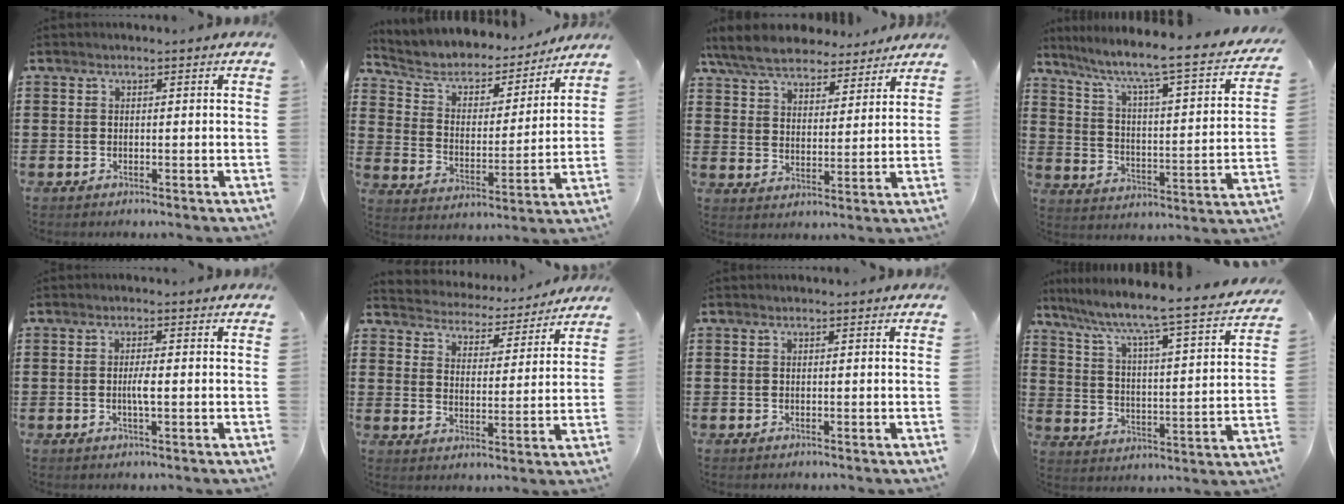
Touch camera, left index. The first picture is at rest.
{"total": 5.2, "force": [4.2, 2.5, 1.9], "torque": [-0.063, -0.026, 0.066]}
{"total": 7.1, "force": [6.5, 1.8, 2.3], "torque": [-0.074, -0.022, 0.117]}
{"total": 5.6, "force": [4.3, -0.1, 3.6], "torque": [-0.091, -0.048, 0.059]}
{"total": 2.3, "force": [-0.2, 0.3, 2.3], "torque": [-0.050, -0.004, -0.007]}
{"total": 4.1, "force": [4.0, 0.2, -0.5], "torque": [-0.018, -0.039, 0.064]}
{"total": 0.0}
{"total": 5.2, "force": [4.3, -0.6, 2.8], "torque": [-0.076, -0.052, 0.057]}